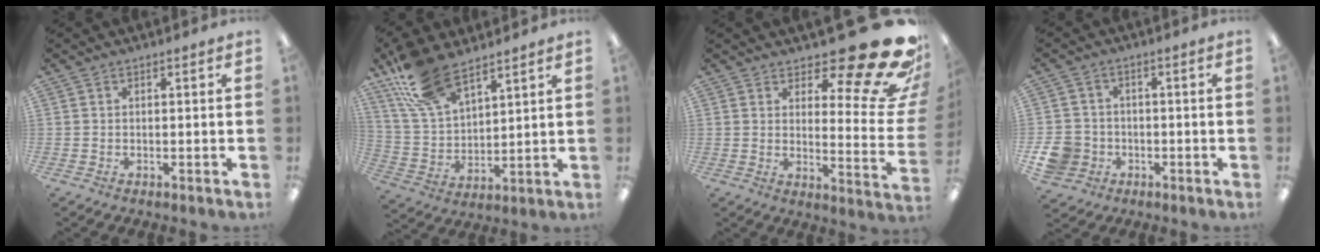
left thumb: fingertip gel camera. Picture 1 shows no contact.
{"total": 16.4, "force": [11.5, 7.6, 8.9], "torque": [-0.193, -0.035, 0.217]}
{"total": 19.7, "force": [12.8, 6.0, 13.7], "torque": [-0.162, -0.101, 0.202]}
{"total": 7.7, "force": [-2.6, 6.8, 2.6], "torque": [-0.069, 0.021, -0.048]}